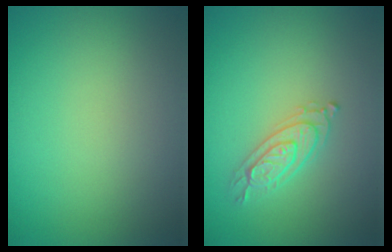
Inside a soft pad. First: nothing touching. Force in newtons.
{"total": 2.2, "press": 2.1, "slide": 0.4}